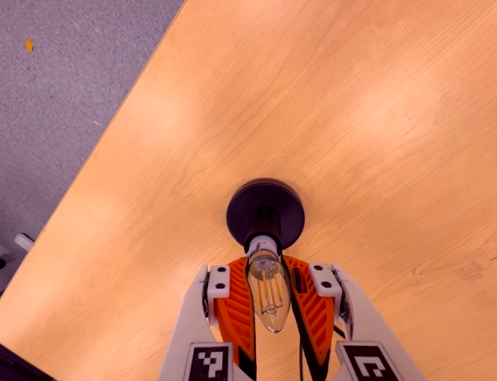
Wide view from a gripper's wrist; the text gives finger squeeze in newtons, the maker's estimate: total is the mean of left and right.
{"total": 20.5, "left": 21.0, "right": 20.0}